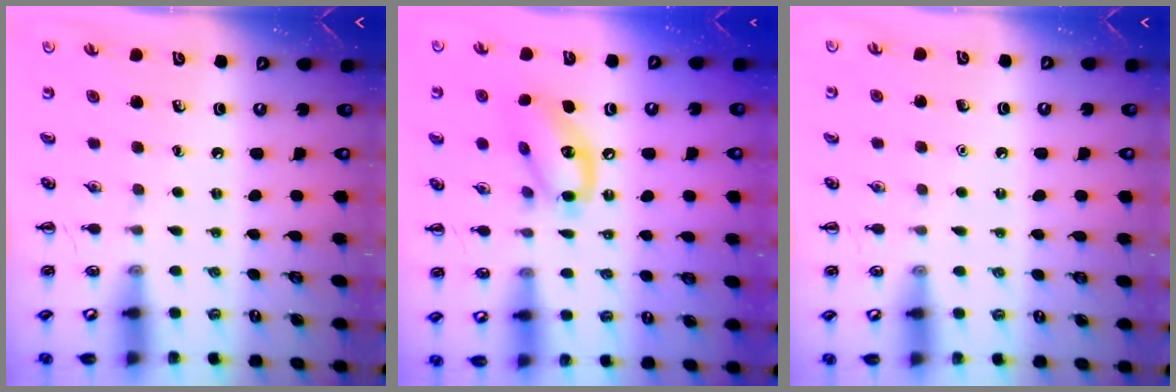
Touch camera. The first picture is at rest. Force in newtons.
{"total": 13.5, "press": 13.2, "slide": 2.9}
{"total": 1.5, "press": 1.5, "slide": 0.1}